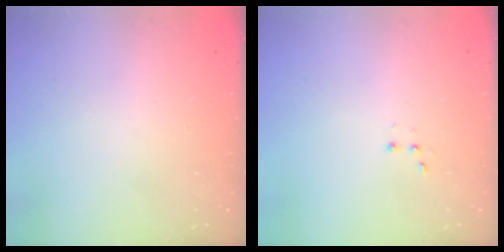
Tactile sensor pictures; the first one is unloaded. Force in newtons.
{"total": 2.8, "press": 2.7, "slide": 0.7}